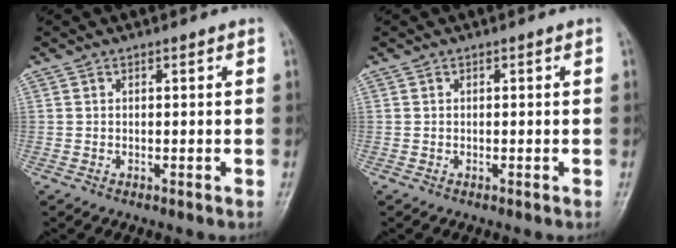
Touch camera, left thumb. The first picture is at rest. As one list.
[{"total": 0.0}]